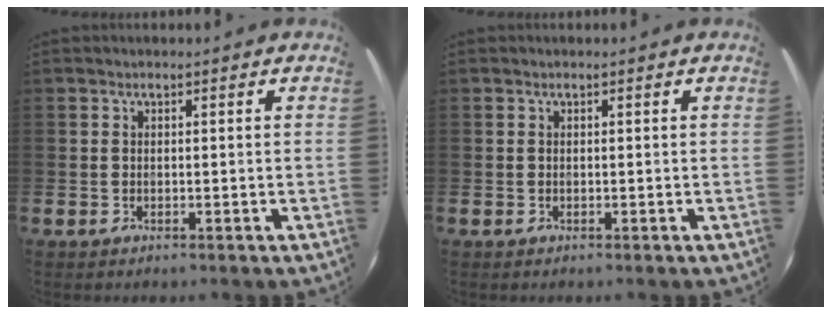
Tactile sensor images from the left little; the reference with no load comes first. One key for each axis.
{"total": 0.0}